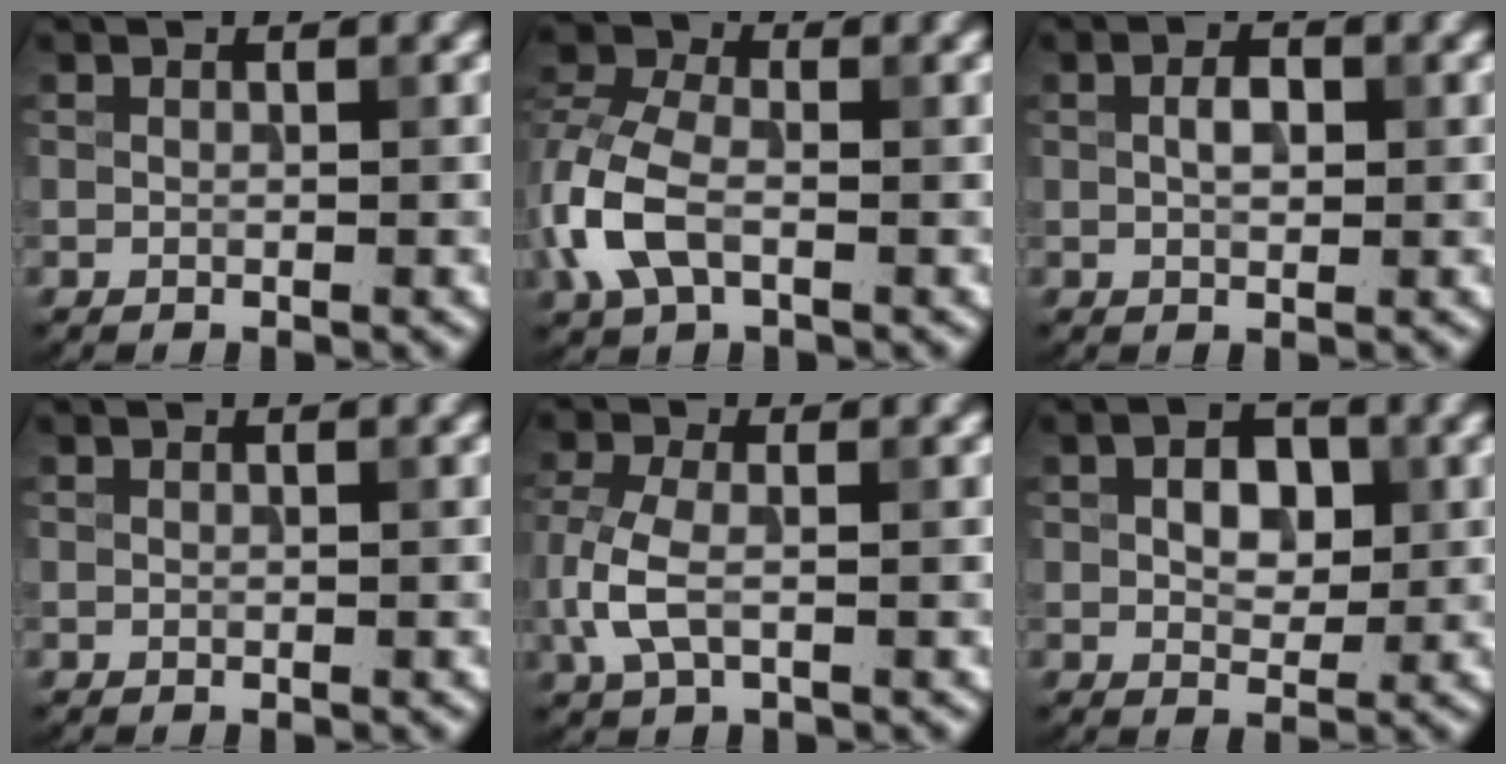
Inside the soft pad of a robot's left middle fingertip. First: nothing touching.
{"total": 5.7, "force": [-1.4, 3.6, 4.2], "torque": [-0.107, 0.003, -0.040]}
{"total": 2.0, "force": [0.2, 1.1, 1.6], "torque": [-0.032, 0.003, 0.002]}
{"total": 0.0}
{"total": 3.7, "force": [-0.8, 1.9, 3.1], "torque": [-0.080, 0.000, -0.022]}
{"total": 3.6, "force": [0.6, 2.4, 2.7], "torque": [-0.045, 0.002, 0.008]}